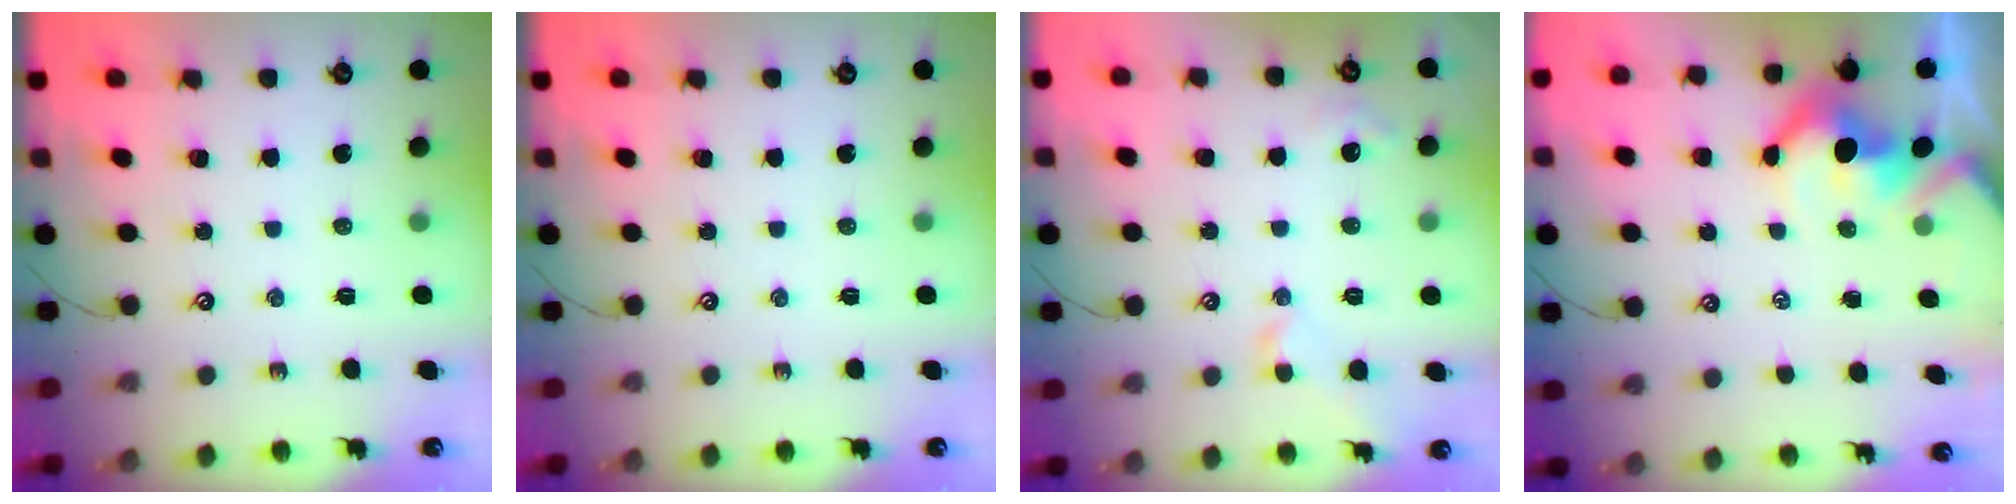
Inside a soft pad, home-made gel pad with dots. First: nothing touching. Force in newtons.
{"total": 0.0}
{"total": 1.2, "press": 1.2, "slide": 0.2}
{"total": 5.5, "press": 5.4, "slide": 1.2}